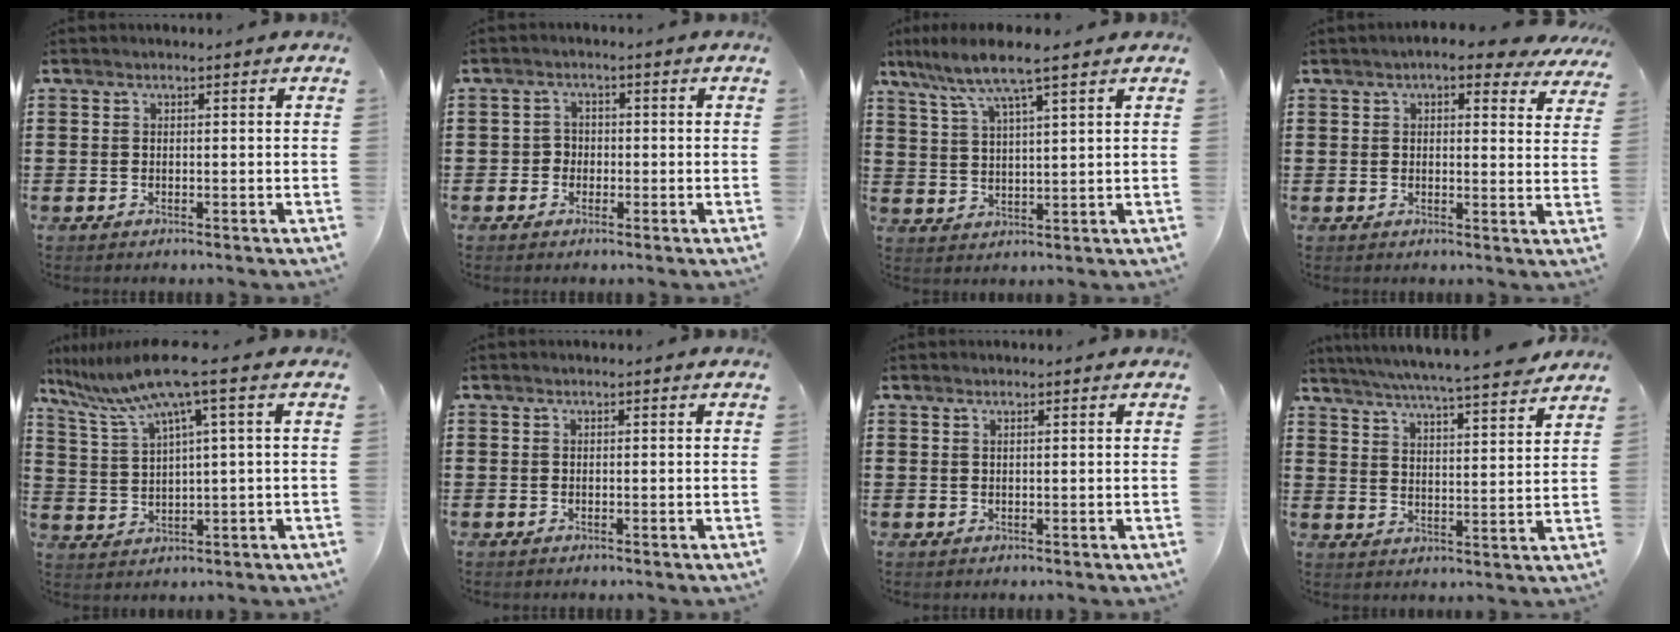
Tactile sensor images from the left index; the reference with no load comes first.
{"total": 1.9, "force": [-0.6, 1.7, 0.5], "torque": [-0.016, 0.005, -0.015]}
{"total": 6.6, "force": [4.8, 0.1, 4.4], "torque": [-0.102, -0.019, 0.081]}
{"total": 4.5, "force": [3.6, 0.8, 2.5], "torque": [-0.053, -0.008, 0.062]}
{"total": 8.9, "force": [5.2, -0.2, 7.3], "torque": [-0.169, -0.029, 0.084]}
{"total": 0.0}
{"total": 0.7, "force": [0.4, 0.0, 0.5], "torque": [-0.010, -0.001, 0.009]}
{"total": 5.5, "force": [5.2, -0.7, 1.7], "torque": [-0.056, -0.039, 0.087]}